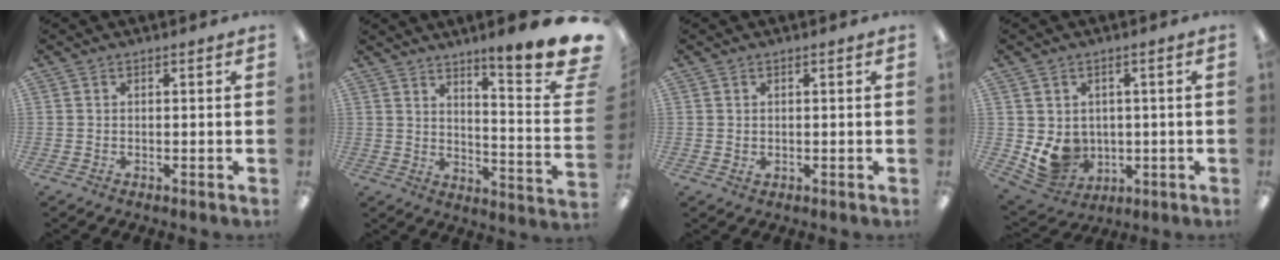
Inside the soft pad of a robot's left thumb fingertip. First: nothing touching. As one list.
[{"total": 12.8, "force": [9.9, 0.8, 8.1], "torque": [-0.117, -0.094, 0.160]}, {"total": 1.0, "force": [0.4, 0.6, 0.7], "torque": [-0.005, -0.001, 0.005]}, {"total": 7.2, "force": [0.2, 6.7, 2.5], "torque": [-0.047, -0.008, 0.012]}]